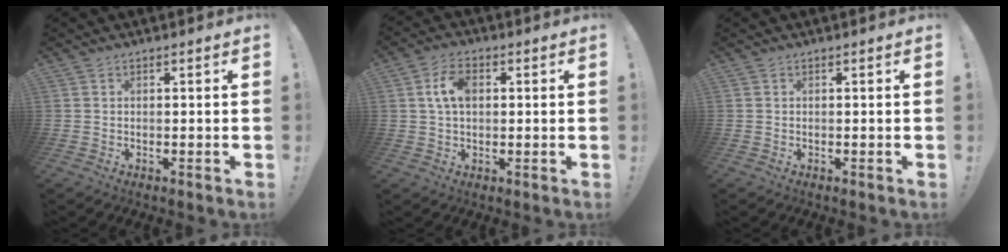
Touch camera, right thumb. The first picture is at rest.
{"total": 7.2, "force": [1.4, 4.4, 5.5], "torque": [-0.097, 0.011, 0.027]}
{"total": 0.0}